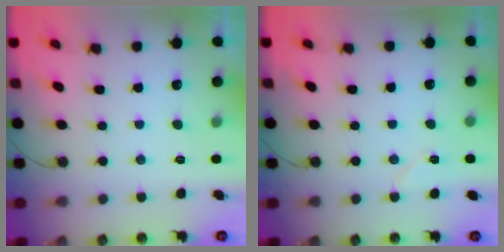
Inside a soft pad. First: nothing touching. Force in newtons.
{"total": 6.6, "press": 6.1, "slide": 2.6}